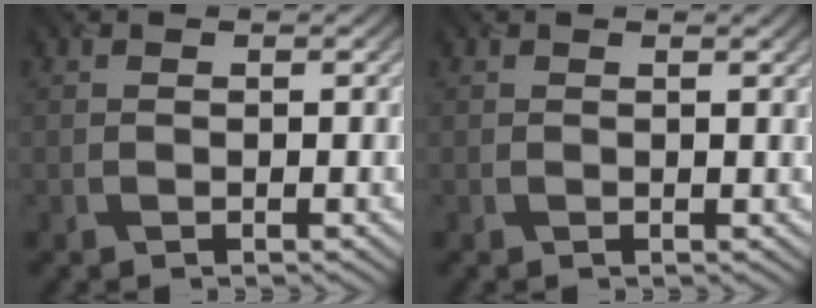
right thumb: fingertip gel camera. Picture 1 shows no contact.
{"total": 1.2, "force": [0.8, -0.1, 0.8], "torque": [-0.011, 0.000, 0.014]}